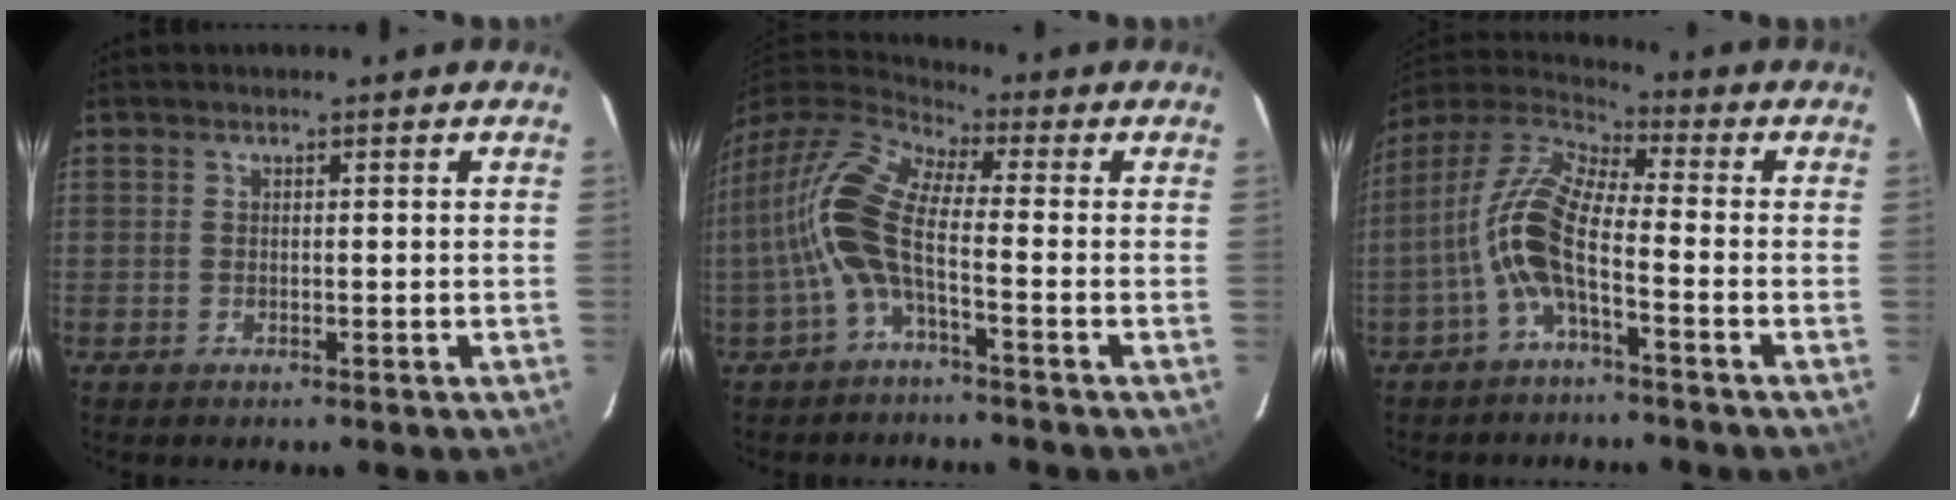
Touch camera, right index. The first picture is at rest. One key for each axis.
{"total": 13.3, "fx": -2.4, "fy": 3.9, "fz": 12.5, "tx": -0.258, "ty": 0.011, "tz": -0.055}
{"total": 11.3, "fx": -3.5, "fy": 3.3, "fz": 10.3, "tx": -0.219, "ty": 0.014, "tz": -0.073}